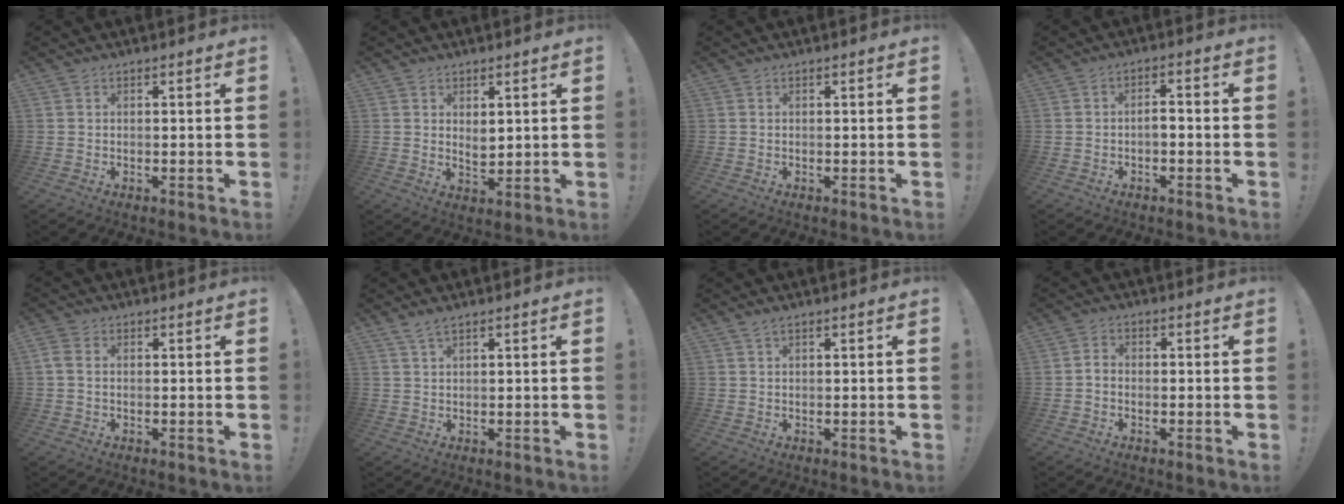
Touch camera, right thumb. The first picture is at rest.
{"total": 3.7, "force": [2.3, 1.9, 2.3], "torque": [-0.021, -0.021, 0.038]}
{"total": 0.0}
{"total": 2.8, "force": [-1.3, 0.9, 2.3], "torque": [-0.039, 0.005, -0.024]}
{"total": 2.6, "force": [0.7, 1.8, 1.9], "torque": [-0.035, 0.007, 0.014]}
{"total": 2.6, "force": [1.9, 0.4, 1.7], "torque": [-0.040, -0.004, 0.035]}
{"total": 1.0, "force": [0.7, 0.2, 0.7], "torque": [-0.019, 0.001, 0.013]}
{"total": 1.5, "force": [-0.9, 0.7, 1.0], "torque": [-0.015, 0.006, -0.015]}